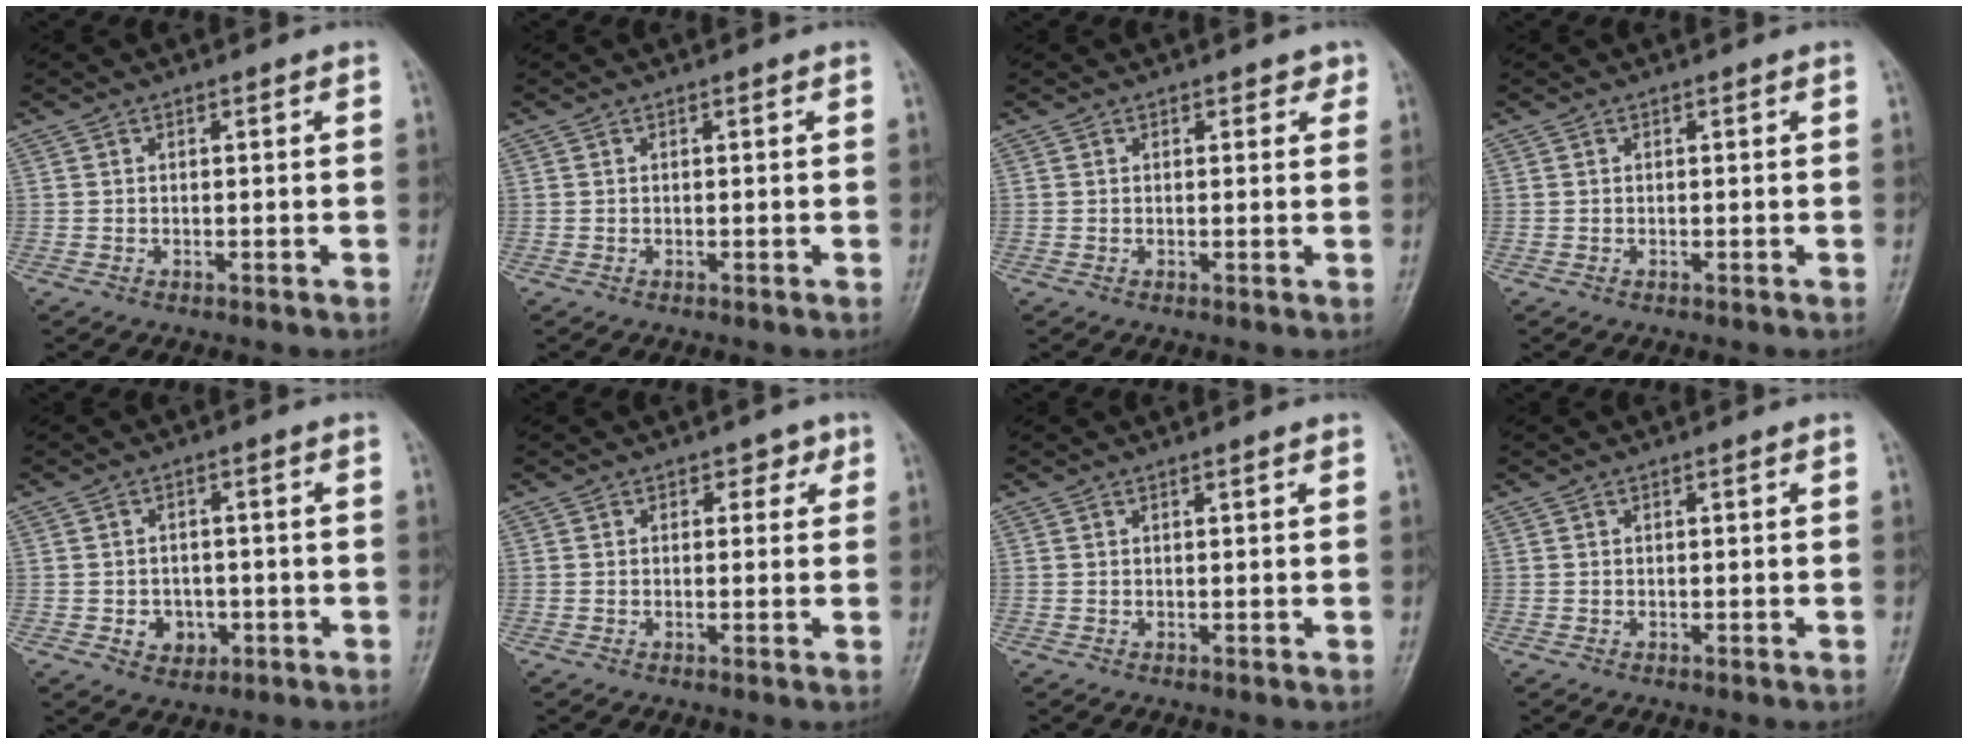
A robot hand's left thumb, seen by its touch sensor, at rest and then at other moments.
{"total": 0.0}
{"total": 1.6, "force": [1.0, 1.1, 0.6], "torque": [0.014, -0.003, 0.007]}
{"total": 0.0}
{"total": 4.4, "force": [-1.3, 3.7, 2.1], "torque": [-0.009, 0.007, -0.012]}
{"total": 2.2, "force": [1.0, 1.7, 1.0], "torque": [0.011, 0.000, 0.005]}
{"total": 0.6, "force": [0.4, 0.1, 0.4], "torque": [-0.007, -0.001, 0.006]}
{"total": 0.0}